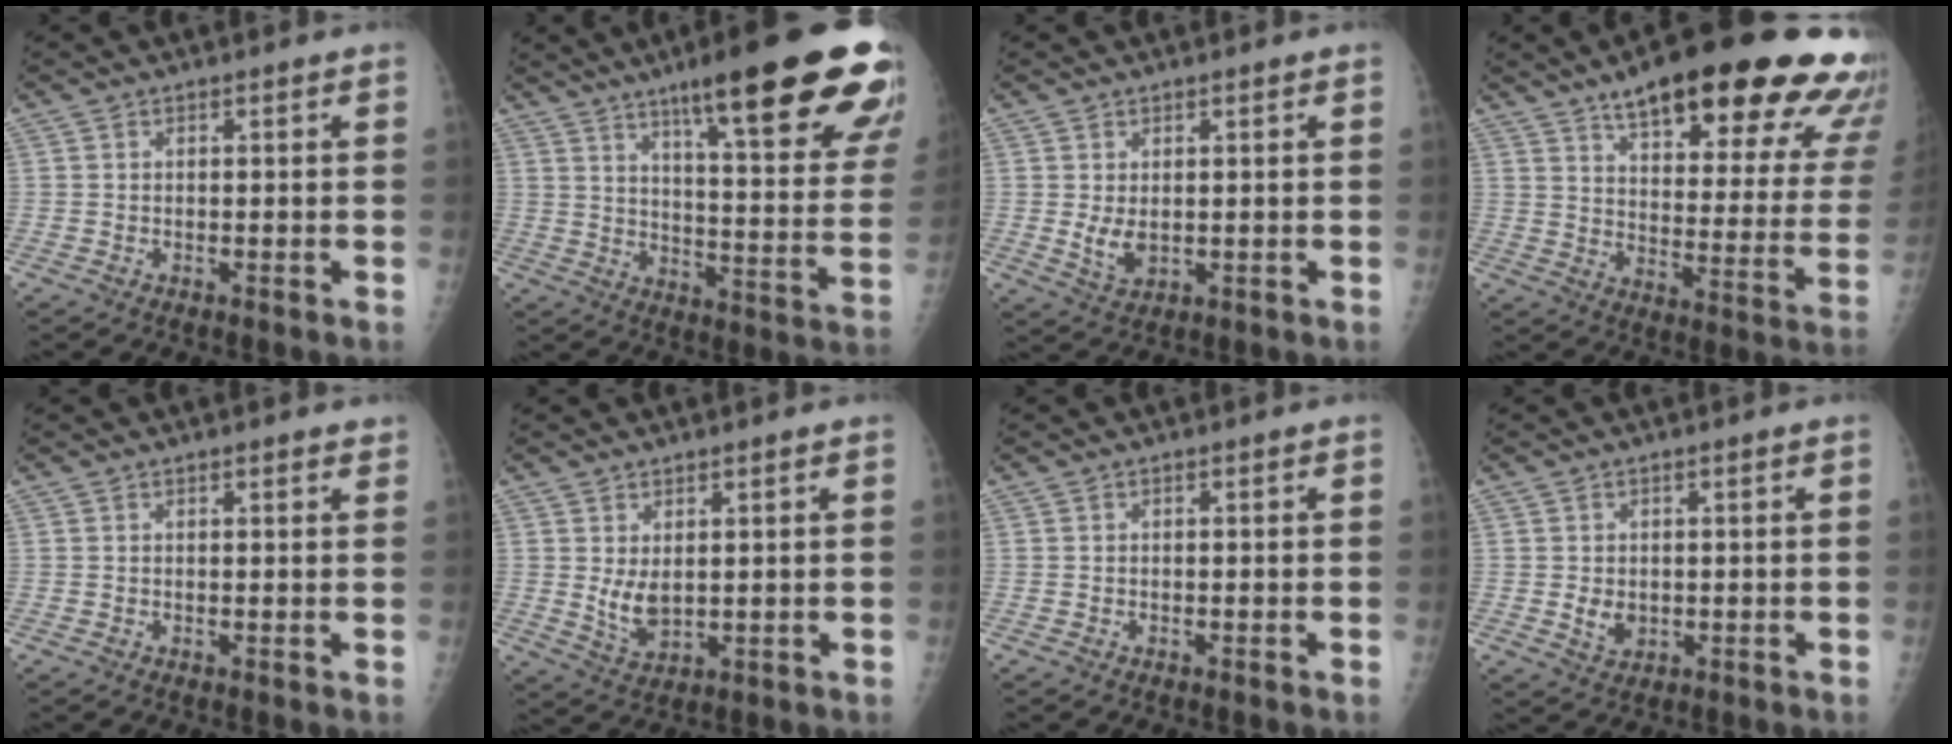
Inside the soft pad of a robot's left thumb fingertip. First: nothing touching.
{"total": 27.5, "force": [17.1, 4.4, 21.1], "torque": [-0.248, -0.057, 0.239]}
{"total": 3.8, "force": [0.6, 2.2, 3.1], "torque": [-0.049, -0.013, 0.020]}
{"total": 29.8, "force": [20.8, 8.2, 19.7], "torque": [-0.220, -0.075, 0.274]}
{"total": 2.3, "force": [1.8, 0.6, 1.2], "torque": [-0.005, 0.000, 0.020]}
{"total": 5.1, "force": [1.3, 2.7, 4.1], "torque": [-0.065, -0.021, 0.035]}
{"total": 0.0}
{"total": 3.0, "force": [0.1, 2.2, 1.9], "torque": [-0.026, -0.005, 0.011]}